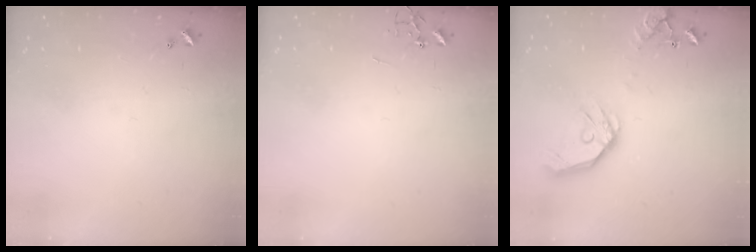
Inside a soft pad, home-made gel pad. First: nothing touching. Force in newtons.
{"total": 0.0}
{"total": 16.8, "press": 16.6, "slide": 2.9}